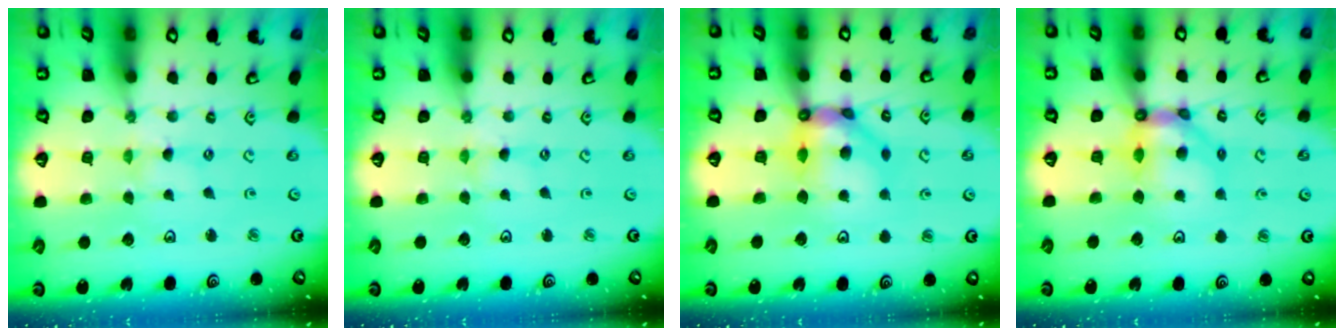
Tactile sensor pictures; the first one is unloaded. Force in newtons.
{"total": 0.0}
{"total": 11.7, "press": 11.6, "slide": 1.3}
{"total": 8.4, "press": 8.3, "slide": 0.9}